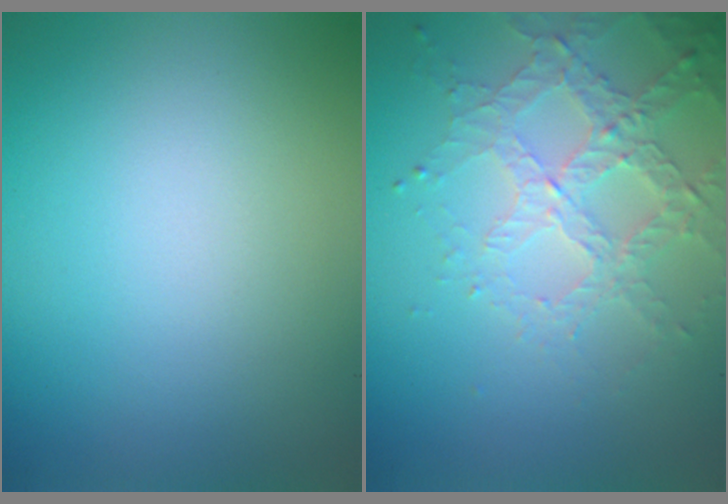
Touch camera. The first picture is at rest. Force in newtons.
{"total": 3.1, "press": 3.1, "slide": 0.7}